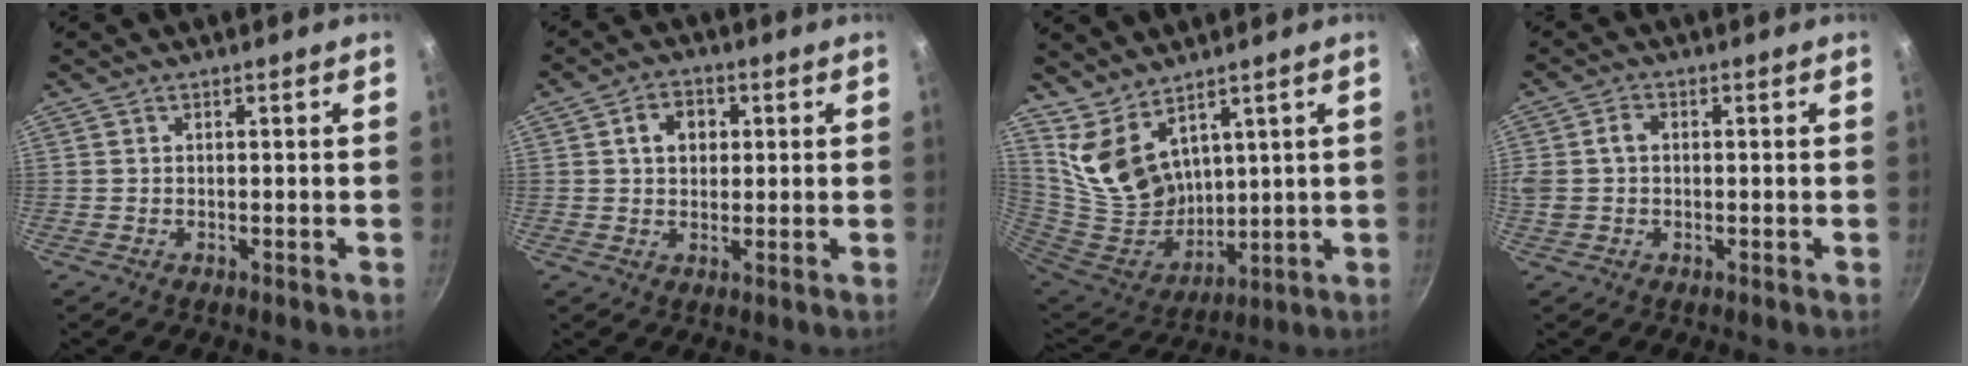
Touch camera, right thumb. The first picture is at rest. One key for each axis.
{"total": 5.7, "fx": 1.4, "fy": 4.4, "fz": 3.3, "tx": -0.028, "ty": 0.006, "tz": 0.018}
{"total": 12.8, "fx": 8.1, "fy": 7.1, "fz": 6.9, "tx": -0.112, "ty": -0.080, "tz": 0.183}
{"total": 4.5, "fx": 0.5, "fy": 3.5, "fz": 2.9, "tx": -0.055, "ty": 0.010, "tz": 0.004}